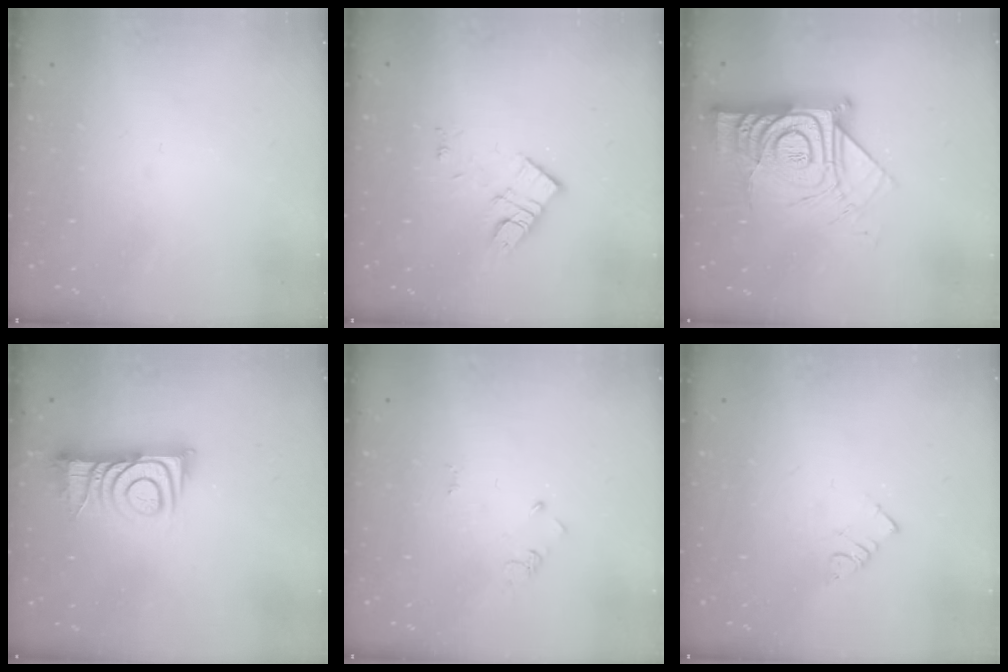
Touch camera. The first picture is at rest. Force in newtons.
{"total": 10.4, "press": 10.4, "slide": 0.6}
{"total": 17.1, "press": 17.0, "slide": 1.5}
{"total": 10.8, "press": 10.8, "slide": 0.3}
{"total": 2.9, "press": 2.9, "slide": 0.3}
{"total": 2.5, "press": 2.5, "slide": 0.1}